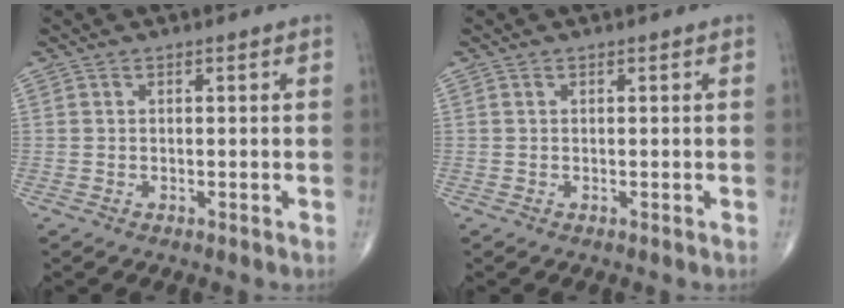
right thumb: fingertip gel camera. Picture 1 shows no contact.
{"total": 0.0}